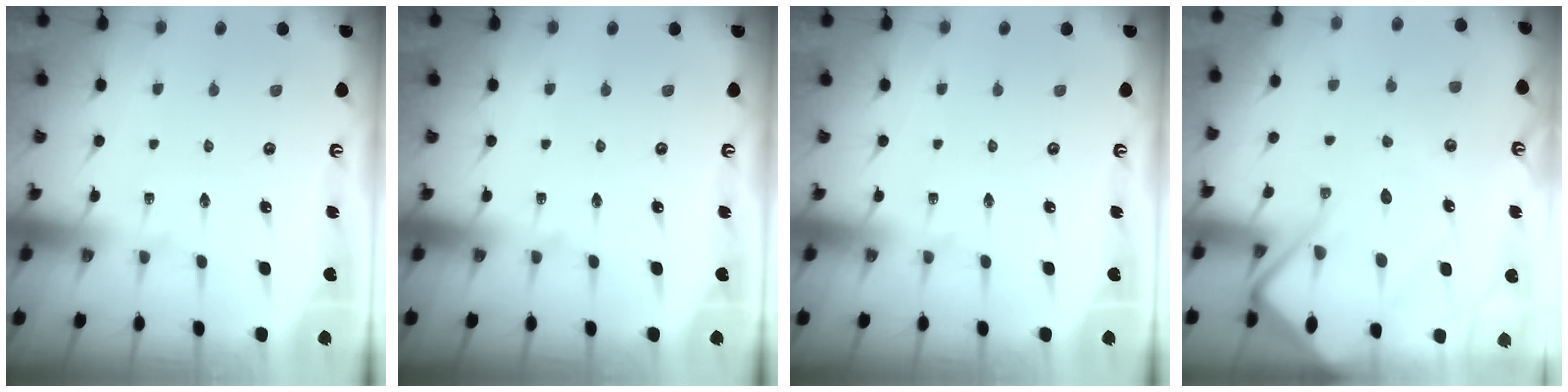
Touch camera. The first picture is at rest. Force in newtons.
{"total": 0.0}
{"total": 0.0}
{"total": 12.4, "press": 12.3, "slide": 1.4}